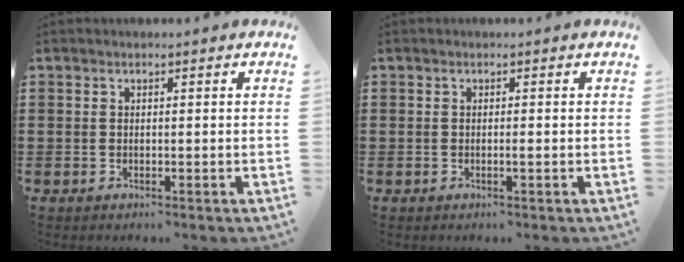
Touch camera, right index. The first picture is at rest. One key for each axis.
{"total": 0.8, "fx": -0.3, "fy": -0.1, "fz": 0.7, "tx": -0.012, "ty": -0.005, "tz": -0.004}